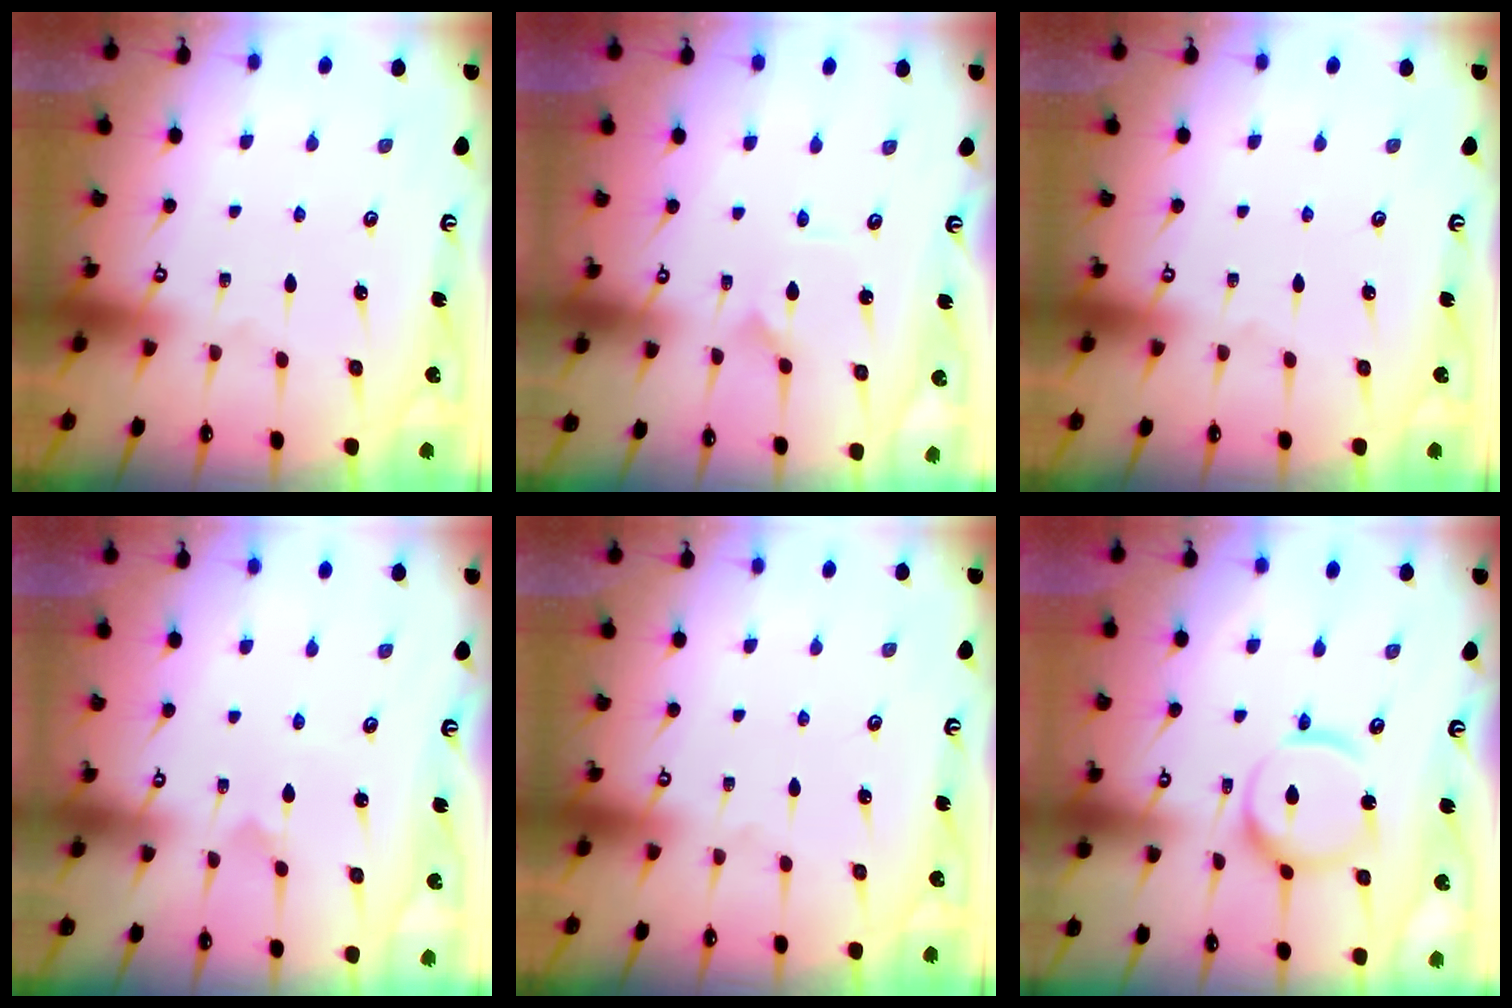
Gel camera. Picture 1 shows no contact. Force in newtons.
{"total": 1.4, "press": 1.4, "slide": 0.2}
{"total": 0.0}
{"total": 2.4, "press": 2.4, "slide": 0.2}
{"total": 0.0}
{"total": 12.1, "press": 12.0, "slide": 1.1}